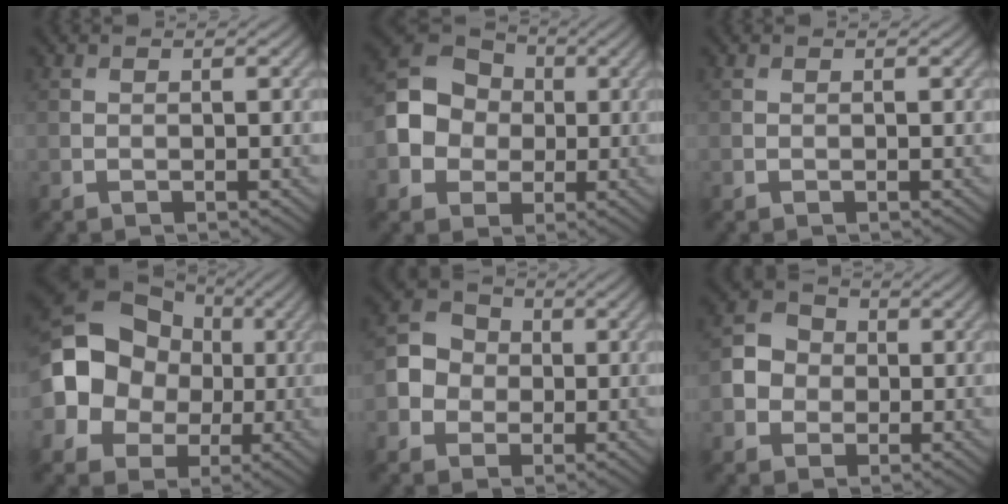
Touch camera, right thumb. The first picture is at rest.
{"total": 8.8, "force": [-0.6, 7.6, 4.4], "torque": [-0.102, 0.003, -0.024]}
{"total": 0.0}
{"total": 14.1, "force": [-0.3, 11.7, 7.8], "torque": [-0.166, 0.005, -0.028]}
{"total": 5.0, "force": [-0.7, 4.5, 2.0], "torque": [-0.043, 0.009, -0.020]}
{"total": 4.4, "force": [-0.5, 4.0, 1.8], "torque": [-0.039, 0.006, -0.014]}